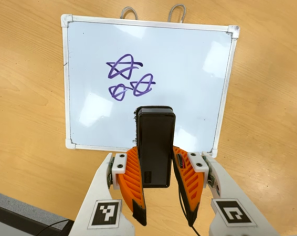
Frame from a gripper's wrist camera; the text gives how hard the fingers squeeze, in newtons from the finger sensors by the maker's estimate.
{"total": 4.6, "left": 3.2, "right": 5.9}